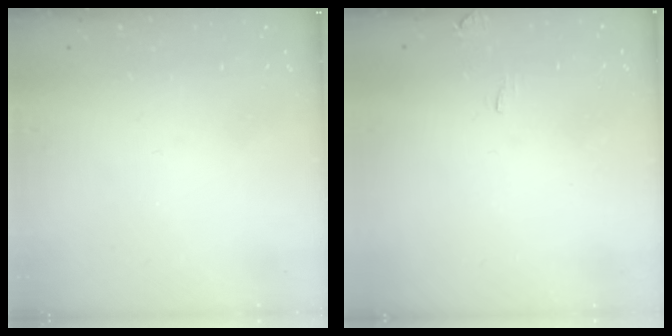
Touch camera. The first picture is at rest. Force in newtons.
{"total": 4.8, "press": 4.8, "slide": 0.1}